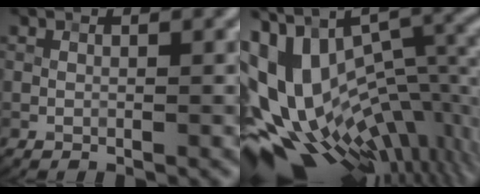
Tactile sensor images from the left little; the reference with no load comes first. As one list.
[{"total": 16.5, "force": [-0.9, 8.8, 13.9], "torque": [-0.225, 0.003, 0.010]}]